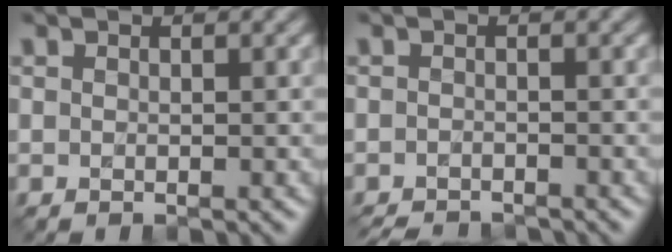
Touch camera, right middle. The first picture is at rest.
{"total": 3.3, "force": [-3.2, 0.4, 0.6], "torque": [-0.007, -0.012, -0.049]}